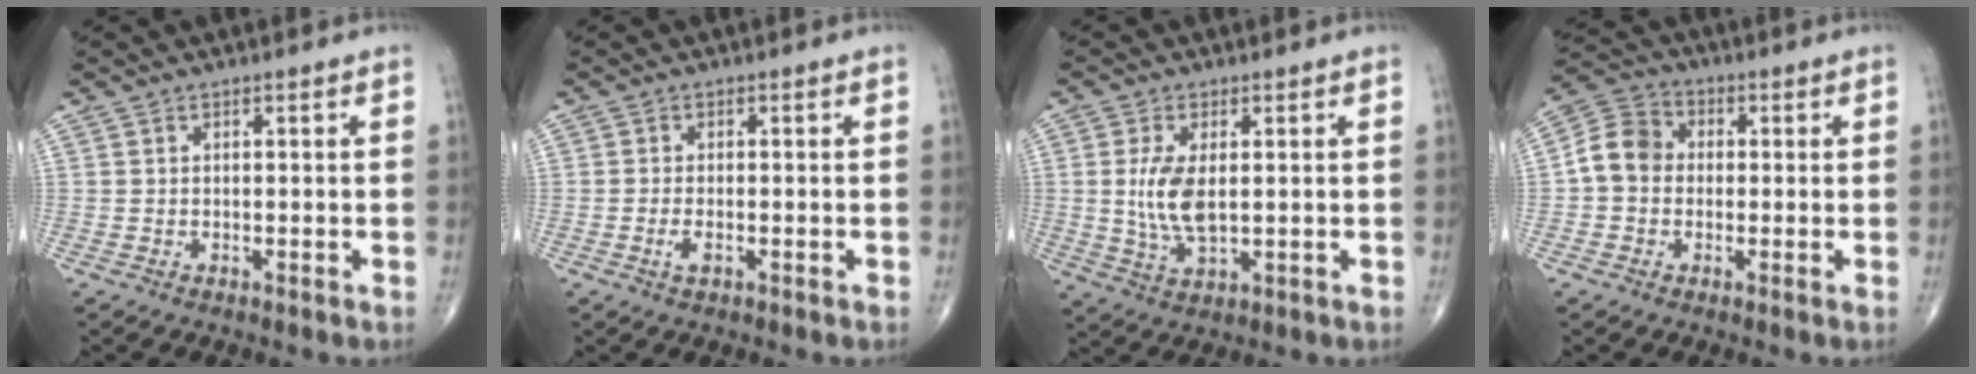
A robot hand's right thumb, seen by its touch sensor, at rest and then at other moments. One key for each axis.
{"total": 2.1, "fx": -0.7, "fy": 0.9, "fz": 1.7, "tx": -0.037, "ty": 0.002, "tz": -0.015}
{"total": 7.9, "fx": 0.7, "fy": 3.7, "fz": 6.9, "tx": -0.144, "ty": -0.011, "tz": 0.019}
{"total": 7.8, "fx": -0.3, "fy": 6.6, "fz": 4.1, "tx": -0.061, "ty": 0.025, "tz": -0.021}